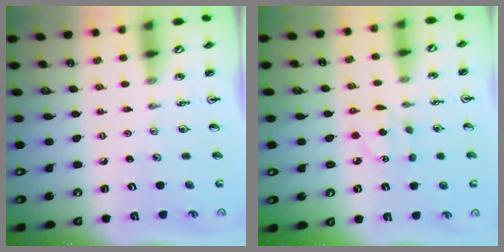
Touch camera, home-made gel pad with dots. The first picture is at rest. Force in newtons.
{"total": 3.4, "press": 3.3, "slide": 0.3}